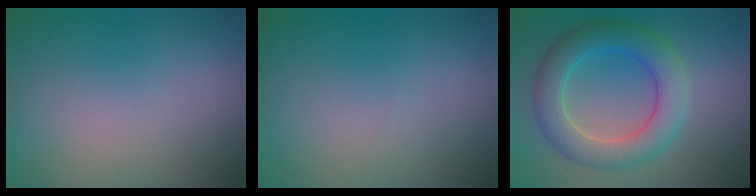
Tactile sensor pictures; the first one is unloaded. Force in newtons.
{"total": 0.0}
{"total": 6.0, "press": 6.0, "slide": 0.2}